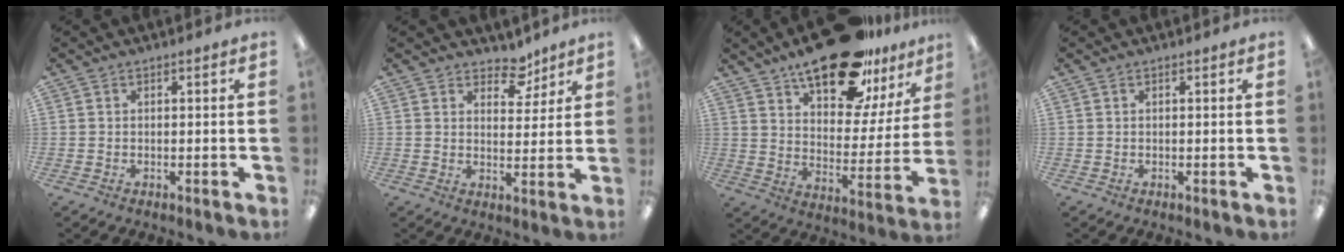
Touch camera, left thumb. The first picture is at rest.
{"total": 6.5, "force": [4.9, 3.6, 2.3], "torque": [-0.022, -0.028, 0.085]}
{"total": 22.0, "force": [16.2, 8.8, 12.1], "torque": [-0.184, -0.092, 0.274]}
{"total": 0.0}